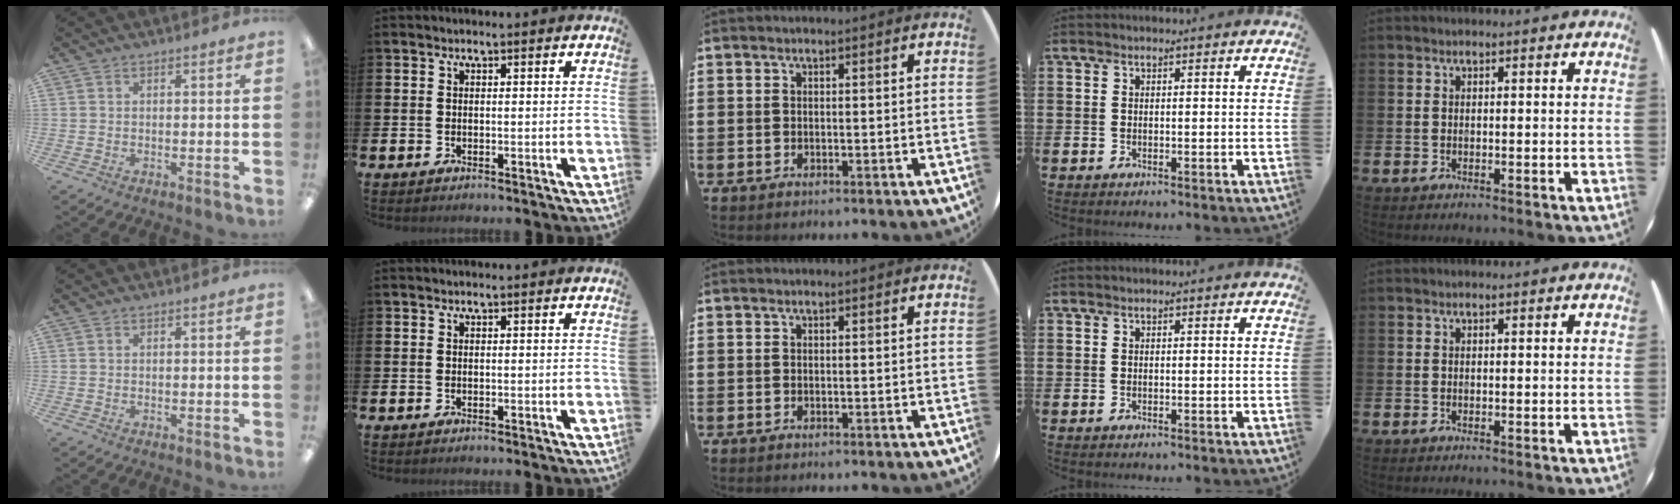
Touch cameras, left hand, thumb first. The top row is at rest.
{}